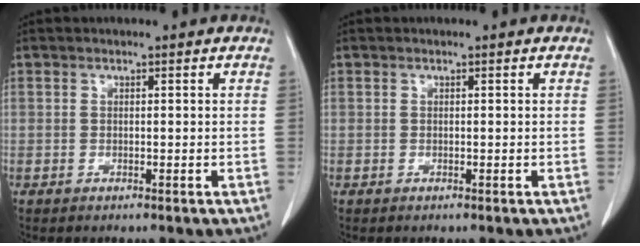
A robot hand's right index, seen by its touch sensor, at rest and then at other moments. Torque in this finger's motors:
{"motor_torque": [-0.03, 0.03, 0.00, 0.00]}